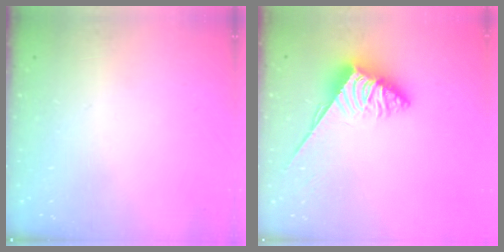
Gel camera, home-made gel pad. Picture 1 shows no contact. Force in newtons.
{"total": 3.8, "press": 3.8, "slide": 0.5}